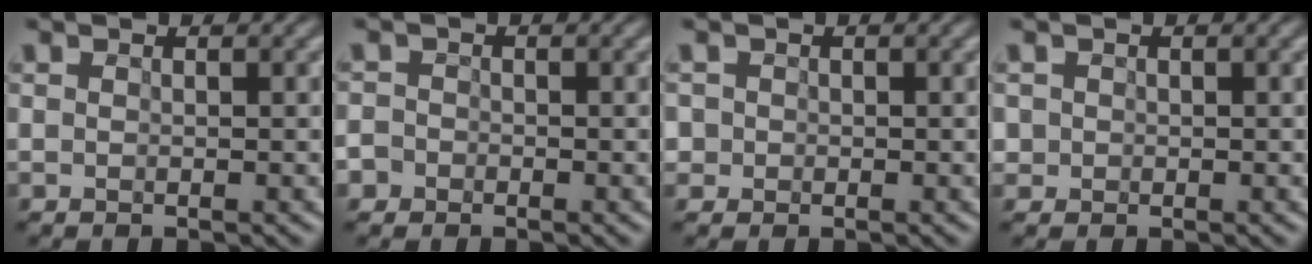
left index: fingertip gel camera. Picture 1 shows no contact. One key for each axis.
{"total": 3.6, "fx": -2.4, "fy": 2.6, "fz": 0.4, "tx": -0.014, "ty": -0.001, "tz": -0.053}
{"total": 3.2, "fx": -0.1, "fy": 3.1, "fz": 0.7, "tx": -0.021, "ty": 0.028, "tz": -0.016}
{"total": 2.5, "fx": 0.1, "fy": 2.4, "fz": 0.6, "tx": -0.014, "ty": 0.027, "tz": -0.004}